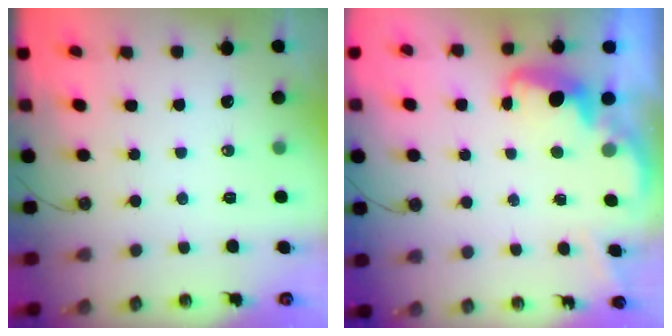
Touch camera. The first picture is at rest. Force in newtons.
{"total": 2.8, "press": 2.7, "slide": 0.6}